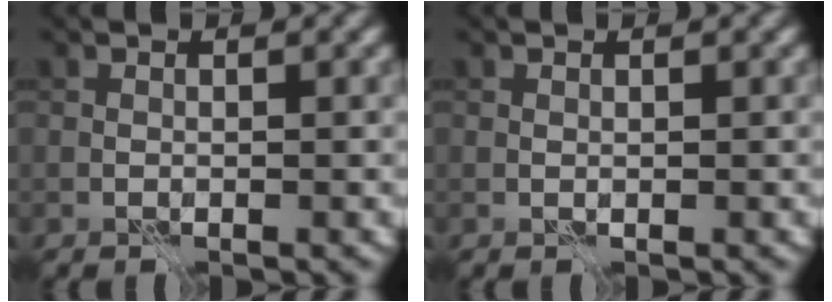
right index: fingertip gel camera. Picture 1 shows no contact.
{"total": 0.0}